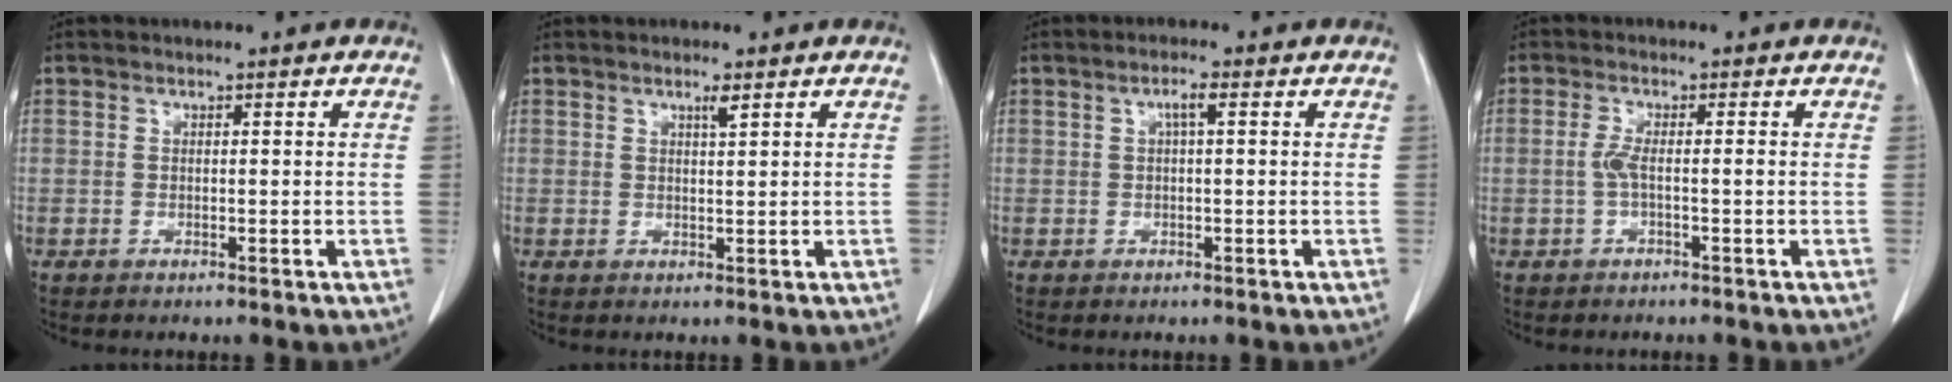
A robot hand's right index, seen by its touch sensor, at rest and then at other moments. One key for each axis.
{"total": 1.4, "fx": 0.9, "fy": 0.0, "fz": 1.1, "tx": -0.020, "ty": -0.003, "tz": 0.017}
{"total": 1.8, "fx": 0.5, "fy": 0.1, "fz": 1.7, "tx": -0.033, "ty": 0.004, "tz": 0.007}
{"total": 2.1, "fx": -0.4, "fy": 0.1, "fz": 2.0, "tx": -0.037, "ty": 0.004, "tz": -0.007}